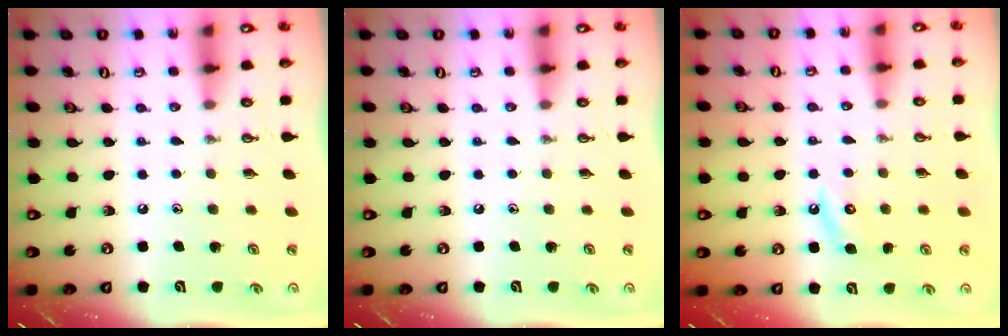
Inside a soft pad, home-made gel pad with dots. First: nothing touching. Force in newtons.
{"total": 0.0}
{"total": 4.1, "press": 4.0, "slide": 0.6}